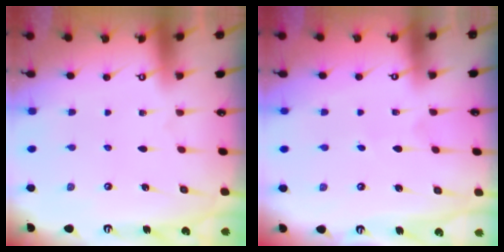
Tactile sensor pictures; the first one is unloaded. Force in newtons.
{"total": 2.8, "press": 2.8, "slide": 0.2}